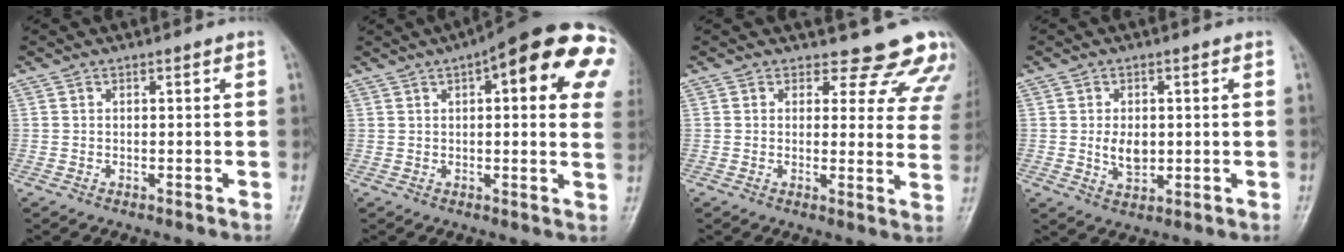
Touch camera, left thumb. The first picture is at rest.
{"total": 21.8, "force": [7.4, 6.8, 19.4], "torque": [-0.226, 0.017, 0.086]}
{"total": 12.3, "force": [11.2, 4.8, 1.7], "torque": [0.031, -0.085, 0.096]}
{"total": 4.8, "force": [0.1, 3.2, 3.5], "torque": [-0.049, -0.005, 0.008]}